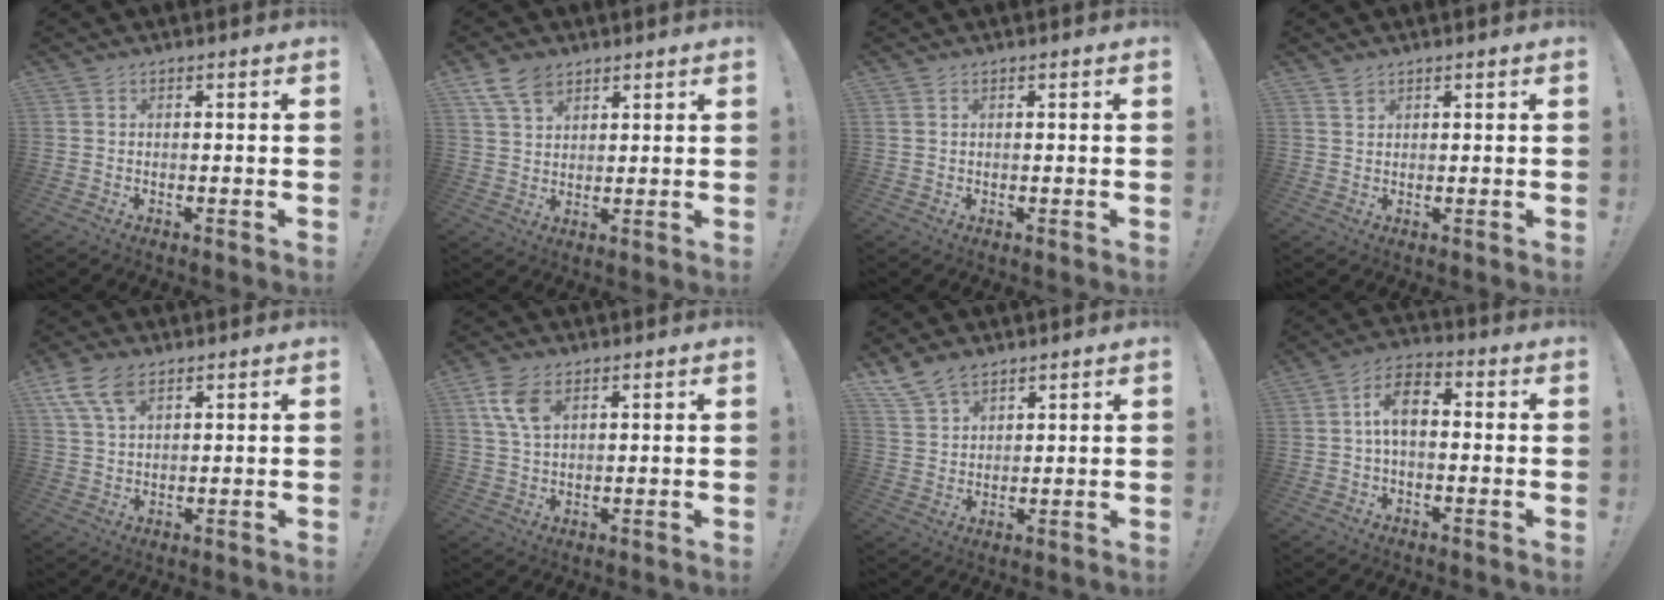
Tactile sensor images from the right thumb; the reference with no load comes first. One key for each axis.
{"total": 7.9, "fx": 5.3, "fy": 4.6, "fz": 3.6, "tx": -0.062, "ty": -0.019, "tz": 0.103}
{"total": 0.9, "fx": 0.6, "fy": 0.4, "fz": 0.5, "tx": -0.010, "ty": 0.001, "tz": 0.012}
{"total": 1.7, "fx": 1.4, "fy": 0.8, "fz": 0.5, "tx": 0.002, "ty": -0.010, "tz": 0.024}
{"total": 8.8, "fx": 5.2, "fy": 4.6, "fz": 5.5, "tx": -0.106, "ty": -0.005, "tz": 0.104}
{"total": 7.8, "fx": 3.8, "fy": 4.2, "fz": 5.3, "tx": -0.108, "ty": -0.008, "tz": 0.073}
{"total": 7.8, "fx": 6.3, "fy": 4.1, "fz": 2.4, "tx": -0.052, "ty": -0.034, "tz": 0.125}
{"total": 8.3, "fx": 0.5, "fy": 4.6, "fz": 6.9, "tx": -0.123, "ty": 0.011, "tz": 0.014}